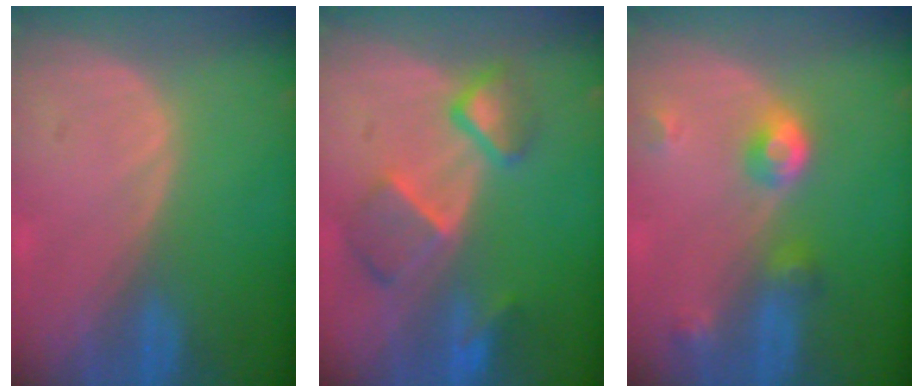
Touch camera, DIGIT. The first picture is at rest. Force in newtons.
{"total": 7.6, "press": 6.7, "slide": 3.5}
{"total": 4.9, "press": 4.4, "slide": 2.1}